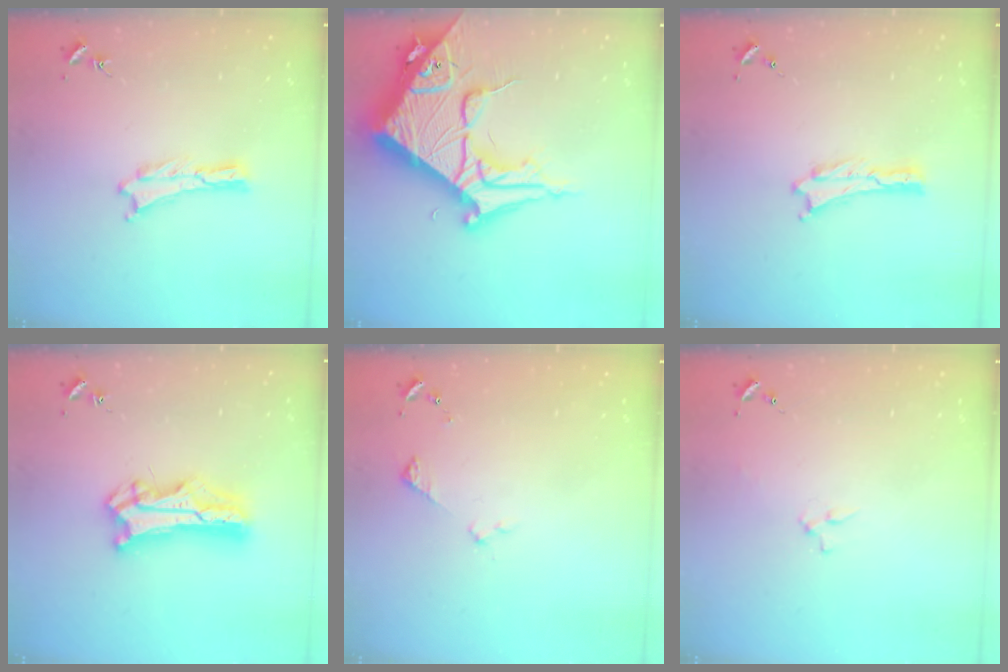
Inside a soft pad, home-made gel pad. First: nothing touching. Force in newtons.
{"total": 14.6, "press": 14.5, "slide": 1.6}
{"total": 0.0}
{"total": 9.2, "press": 9.2, "slide": 1.0}
{"total": 2.9, "press": 2.9, "slide": 0.3}
{"total": 2.3, "press": 2.3, "slide": 0.3}